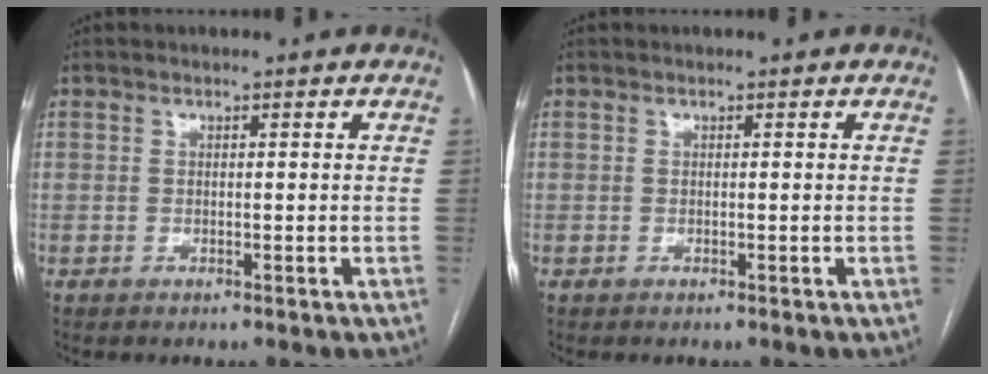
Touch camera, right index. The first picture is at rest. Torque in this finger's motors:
{"motor_torque": [0.00, 0.00, 0.00, 0.00]}